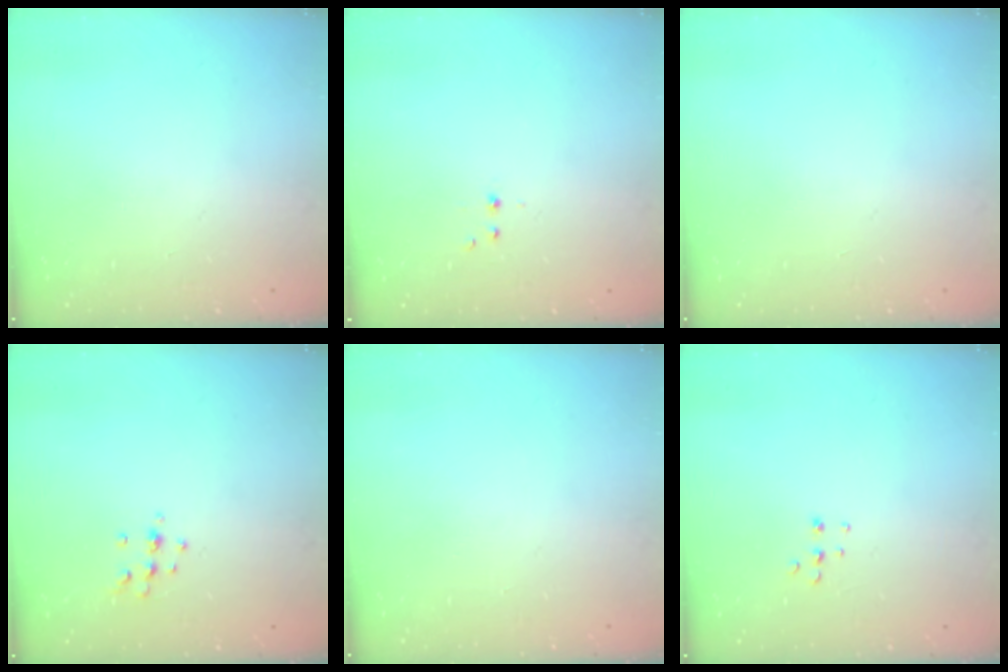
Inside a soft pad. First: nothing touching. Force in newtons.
{"total": 2.2, "press": 1.9, "slide": 1.0}
{"total": 0.0}
{"total": 6.9, "press": 6.8, "slide": 1.2}
{"total": 0.0}
{"total": 5.1, "press": 5.0, "slide": 0.7}